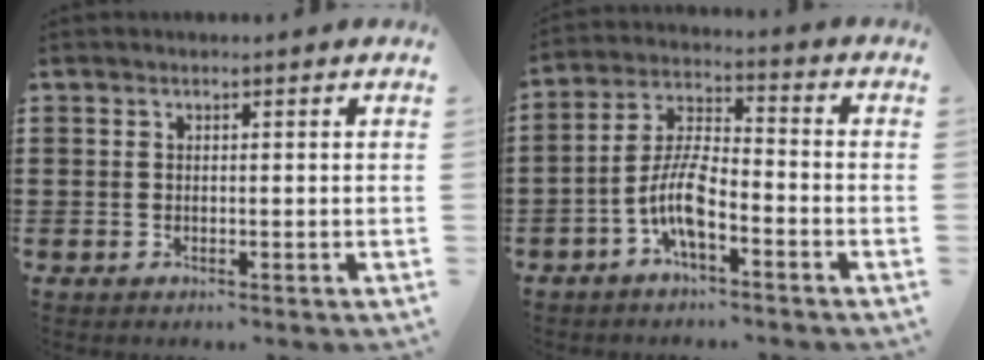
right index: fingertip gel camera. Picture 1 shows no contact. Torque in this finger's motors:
{"motor_torque": [2.14, 0.00, 0.94, 0.19]}